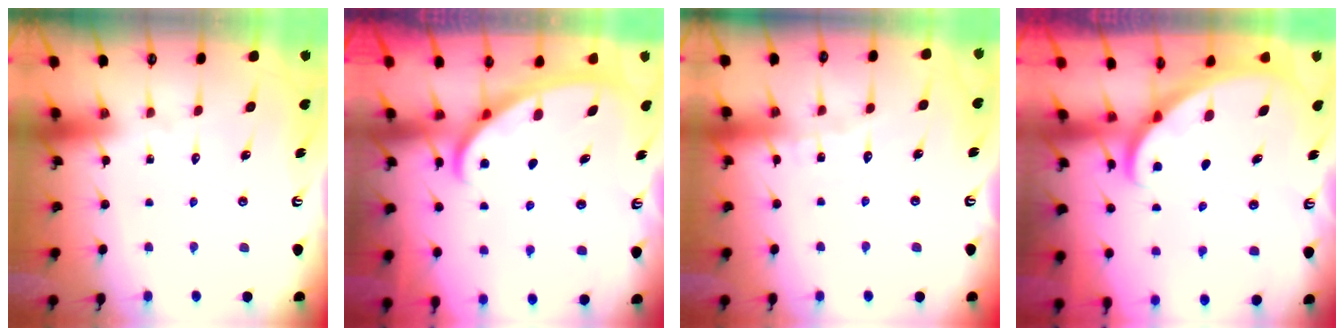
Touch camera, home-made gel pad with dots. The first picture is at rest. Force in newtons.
{"total": 3.0, "press": 3.0, "slide": 0.4}
{"total": 5.8, "press": 5.8, "slide": 0.4}
{"total": 2.5, "press": 2.5, "slide": 0.2}